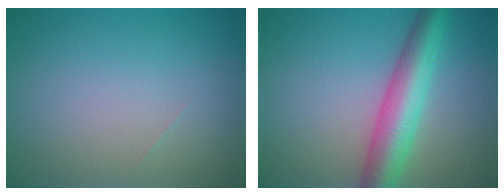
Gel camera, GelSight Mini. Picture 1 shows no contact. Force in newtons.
{"total": 6.5, "press": 6.5, "slide": 0.2}